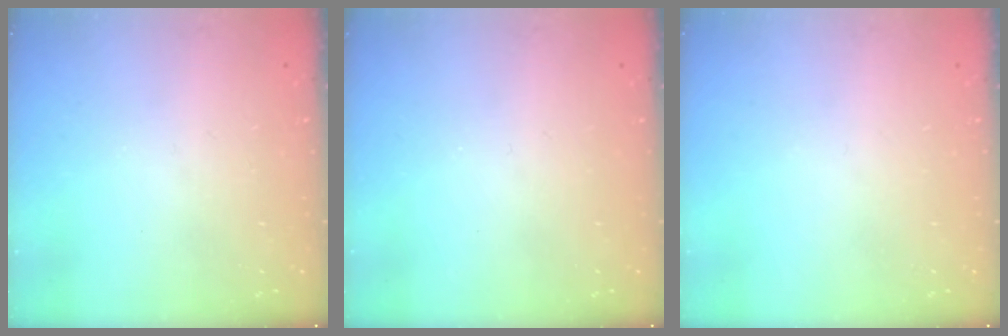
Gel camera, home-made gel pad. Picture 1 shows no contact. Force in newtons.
{"total": 0.0}
{"total": 0.0}